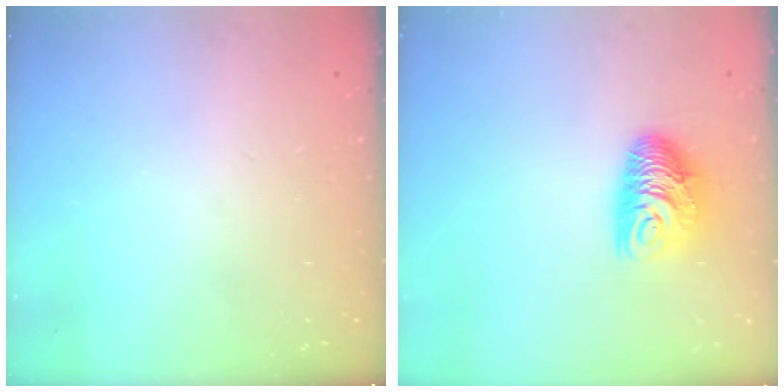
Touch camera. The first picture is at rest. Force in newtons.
{"total": 9.9, "press": 9.9, "slide": 0.3}